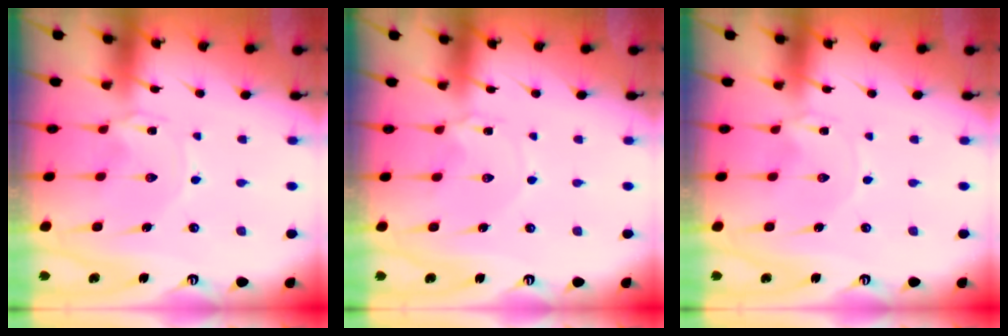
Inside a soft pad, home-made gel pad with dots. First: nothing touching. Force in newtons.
{"total": 2.8, "press": 2.8, "slide": 0.3}
{"total": 0.0}